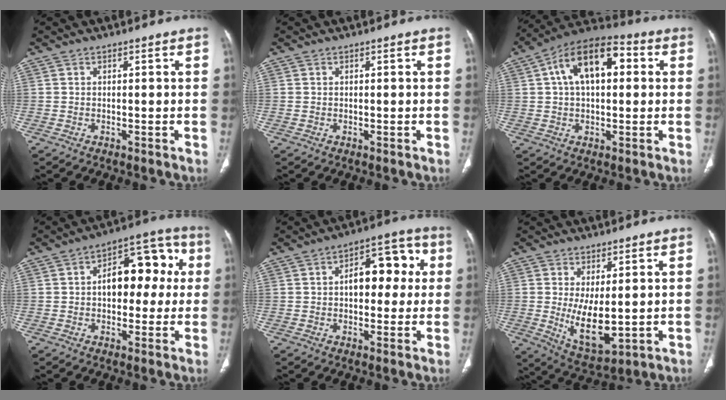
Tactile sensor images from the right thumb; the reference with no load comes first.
{"total": 0.0}
{"total": 14.7, "force": [3.5, 8.1, 11.7], "torque": [-0.177, 0.029, 0.050]}
{"total": 14.5, "force": [1.8, 8.6, 11.5], "torque": [-0.112, 0.043, 0.020]}
{"total": 11.9, "force": [1.6, 7.0, 9.5], "torque": [-0.091, 0.034, 0.018]}
{"total": 9.8, "force": [0.0, 4.5, 8.7], "torque": [-0.136, -0.026, 0.020]}